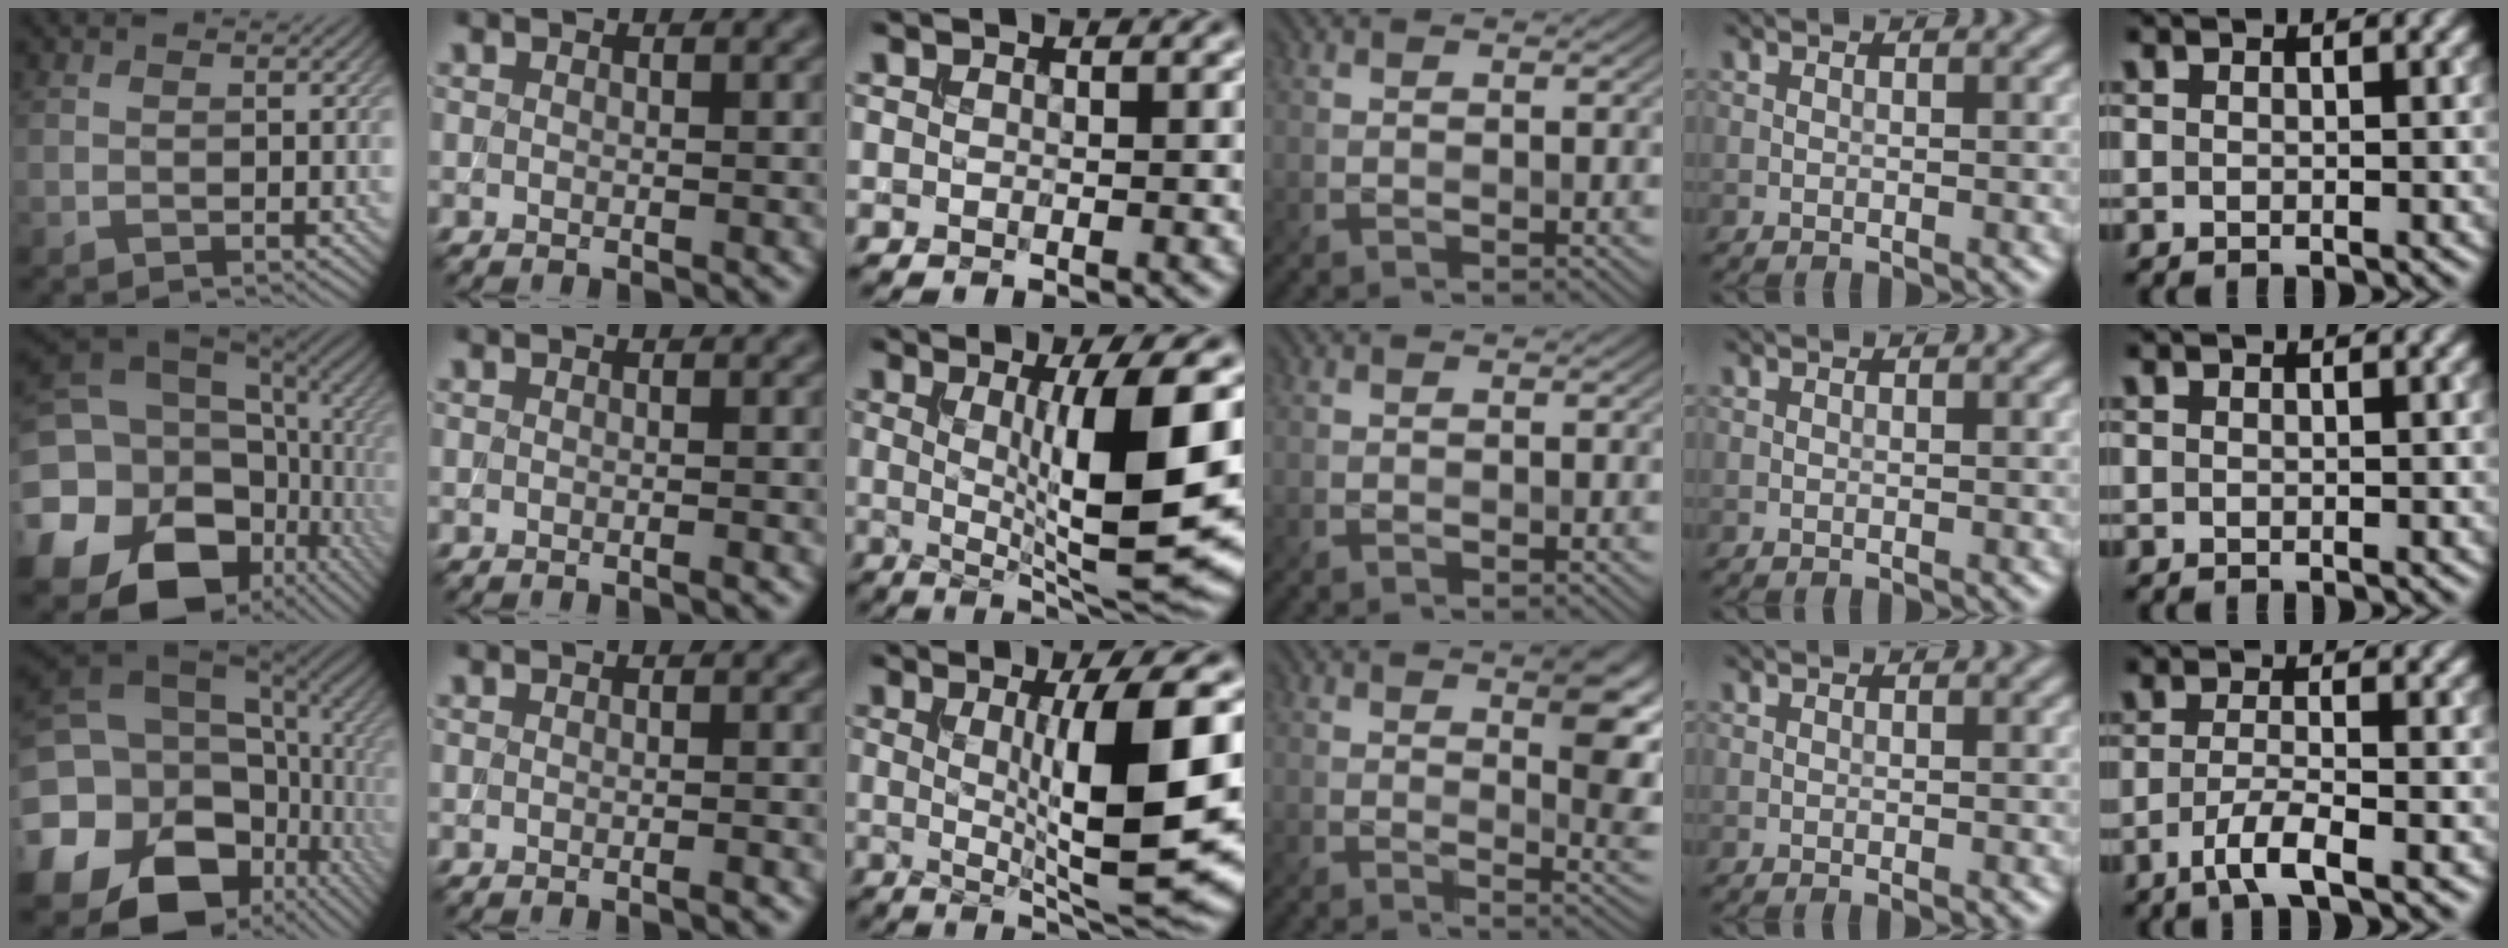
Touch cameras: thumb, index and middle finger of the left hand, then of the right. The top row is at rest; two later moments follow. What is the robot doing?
{"motion": "insert", "object": "backpack"}